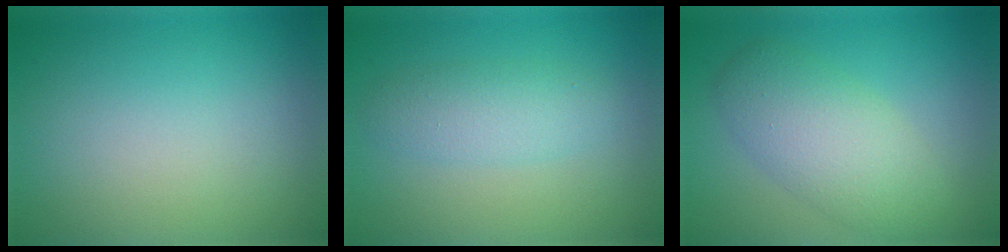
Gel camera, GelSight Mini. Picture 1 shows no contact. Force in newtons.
{"total": 2.8, "press": 2.8, "slide": 0.1}
{"total": 5.3, "press": 5.3, "slide": 0.3}